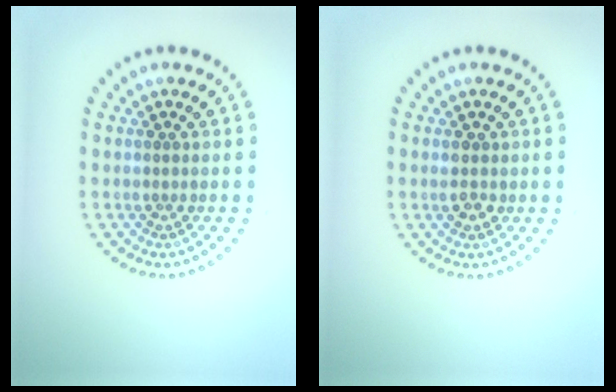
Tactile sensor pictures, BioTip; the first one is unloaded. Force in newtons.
{"total": 1.6, "press": 1.5, "slide": 0.3}